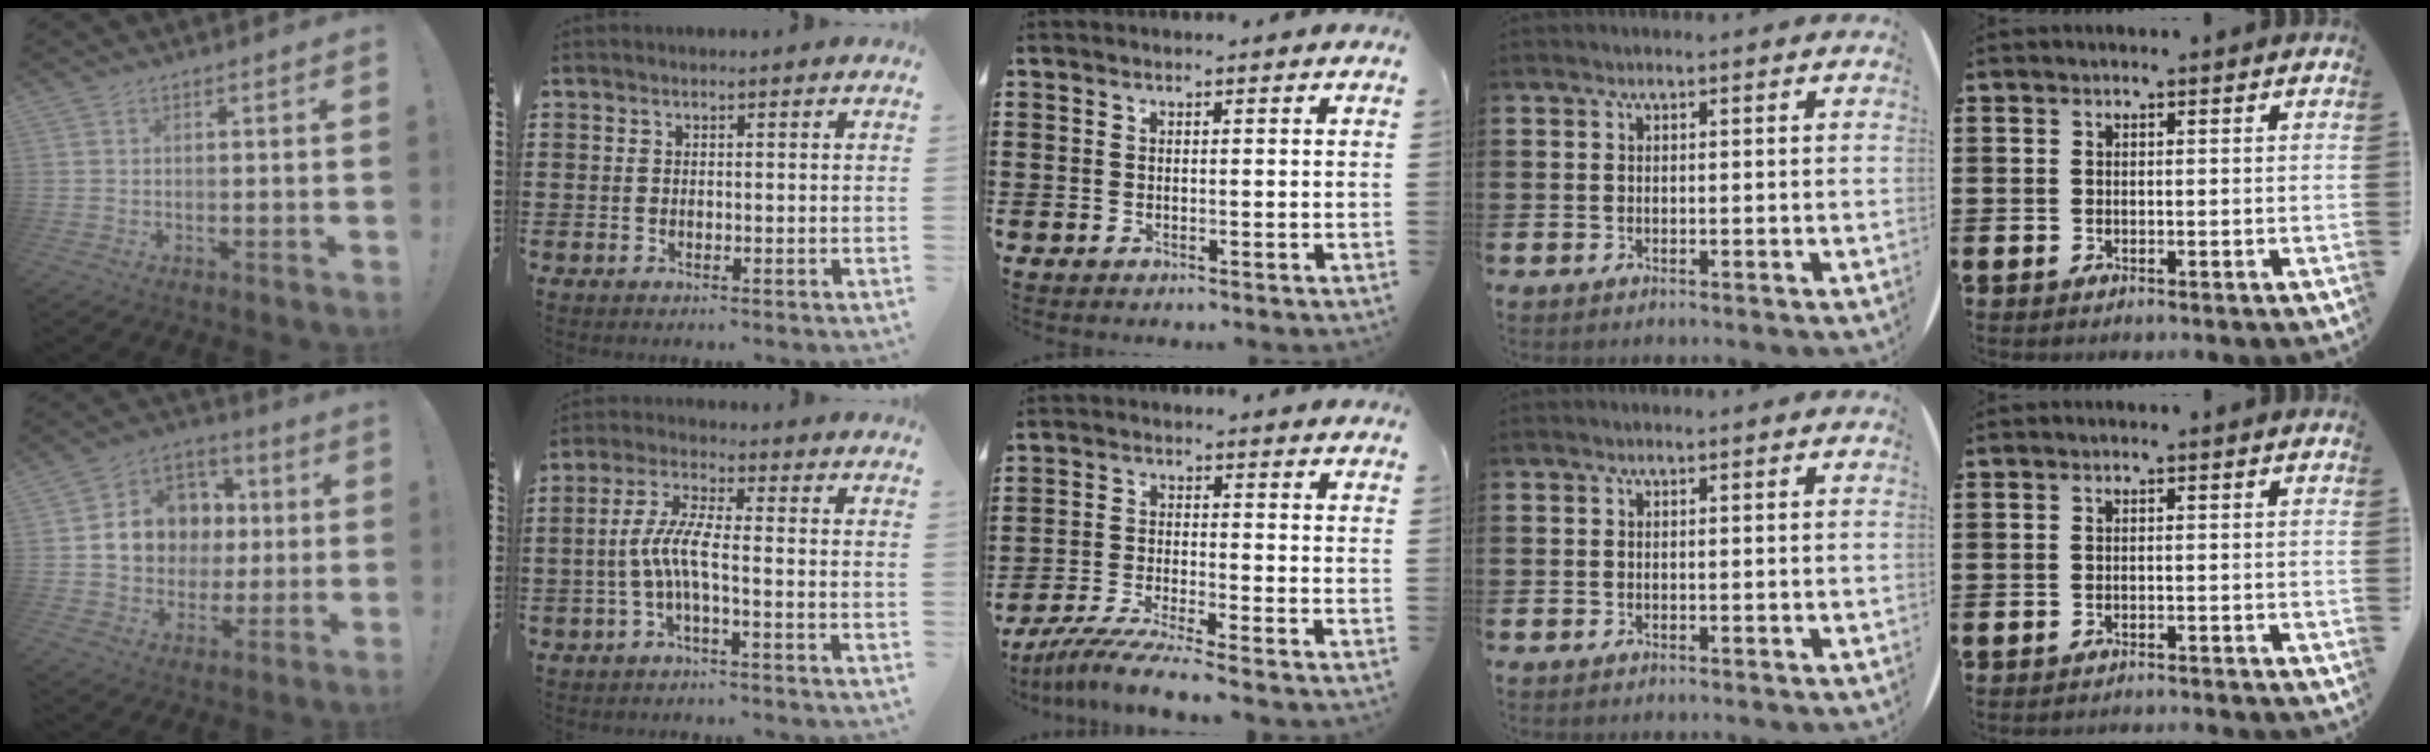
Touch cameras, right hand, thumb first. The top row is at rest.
{"thumb": {"total": 14.4, "force": [1.2, 12.8, 6.5], "torque": [-0.083, 0.006, 0.049]}, "index": {"total": 6.0, "force": [-1.6, 1.2, 5.6], "torque": [-0.135, -0.012, -0.040]}, "middle": {"total": 5.1, "force": [-4.6, -0.5, 2.1], "torque": [-0.054, -0.021, -0.094]}, "little": {"total": 0.8, "force": [-0.8, -0.1, 0.0], "torque": [-0.001, -0.001, -0.017]}}